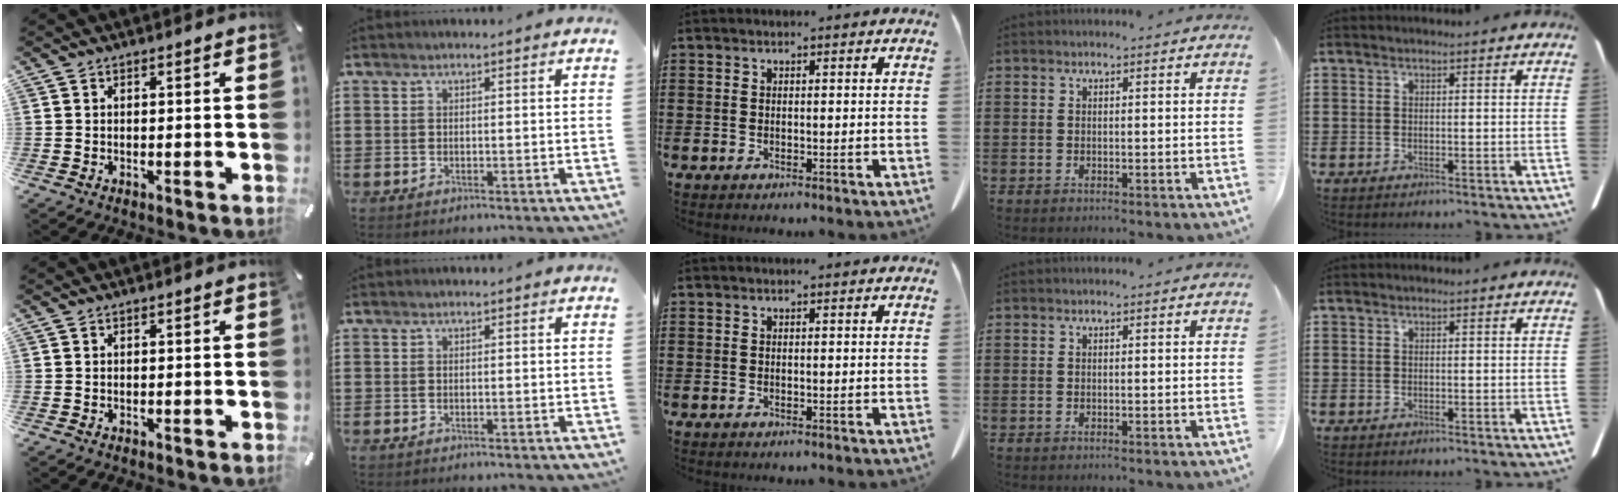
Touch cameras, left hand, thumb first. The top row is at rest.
{}